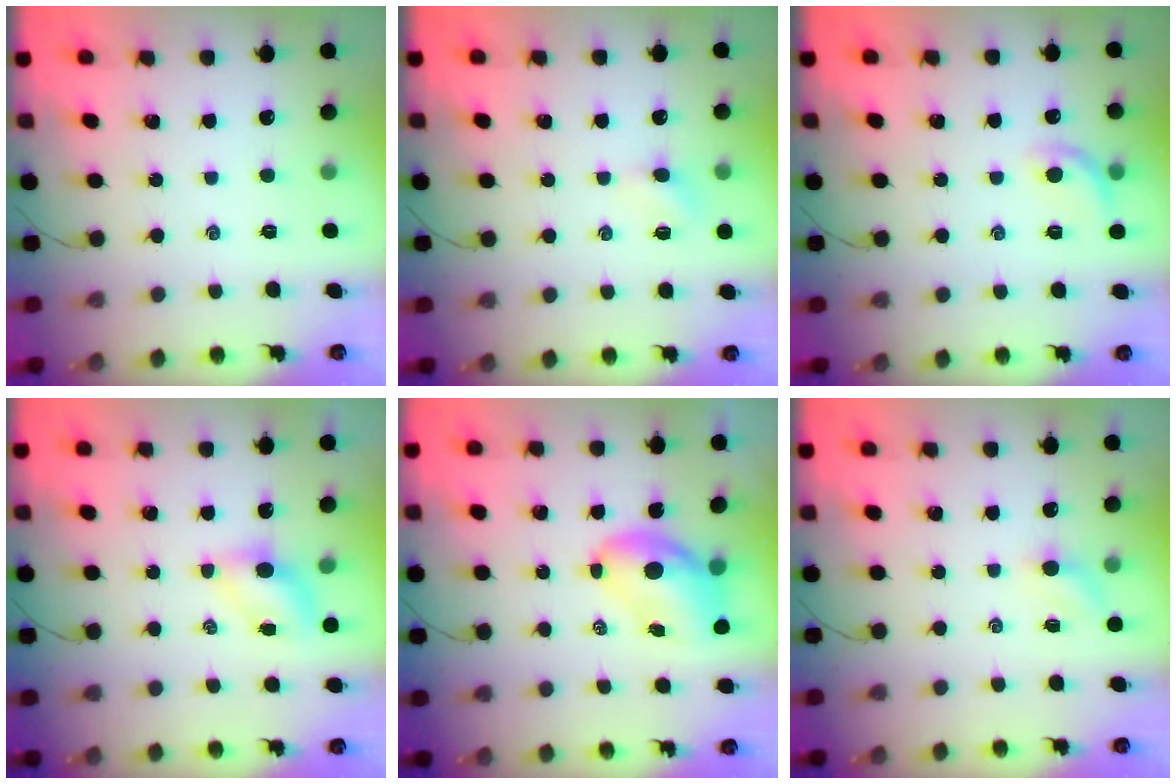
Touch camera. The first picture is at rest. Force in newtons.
{"total": 3.7, "press": 3.5, "slide": 1.2}
{"total": 7.9, "press": 7.8, "slide": 1.7}
{"total": 4.4, "press": 4.4, "slide": 0.7}
{"total": 7.9, "press": 7.7, "slide": 1.7}
{"total": 3.4, "press": 3.2, "slide": 1.2}